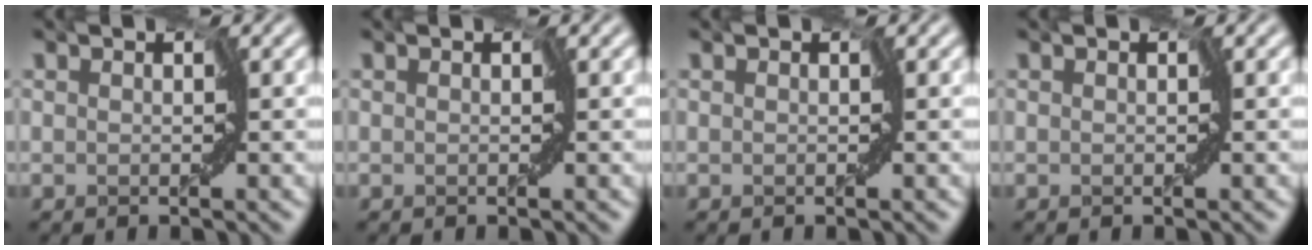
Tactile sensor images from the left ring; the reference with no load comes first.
{"total": 0.0}
{"total": 0.0}
{"total": 0.0}